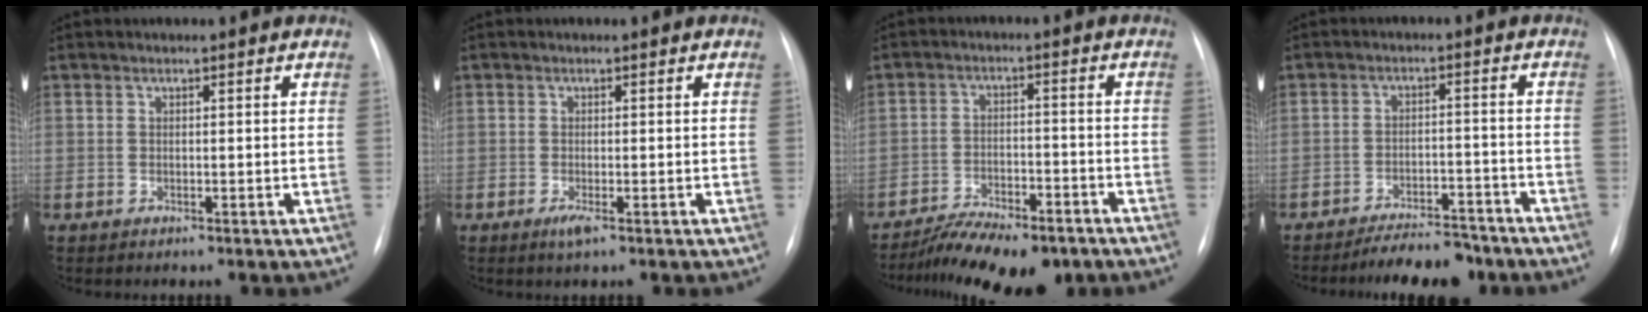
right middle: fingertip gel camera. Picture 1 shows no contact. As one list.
[{"total": 1.4, "force": [-0.7, 0.1, 1.2], "torque": [-0.022, -0.003, -0.013]}, {"total": 12.2, "force": [-9.7, 4.0, 6.3], "torque": [-0.096, -0.002, -0.150]}, {"total": 8.2, "force": [-7.3, 2.3, 2.9], "torque": [-0.034, 0.001, -0.113]}]